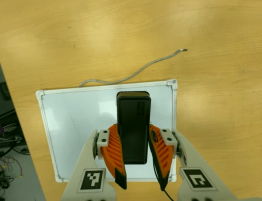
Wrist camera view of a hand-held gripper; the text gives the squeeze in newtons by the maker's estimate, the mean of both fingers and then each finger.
{"total": 9.4, "left": 7.7, "right": 11.2}